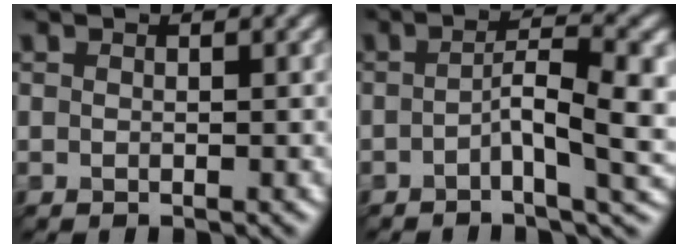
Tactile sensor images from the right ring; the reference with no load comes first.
{"total": 5.6, "force": [-1.4, 0.6, 5.4], "torque": [-0.100, 0.005, -0.019]}